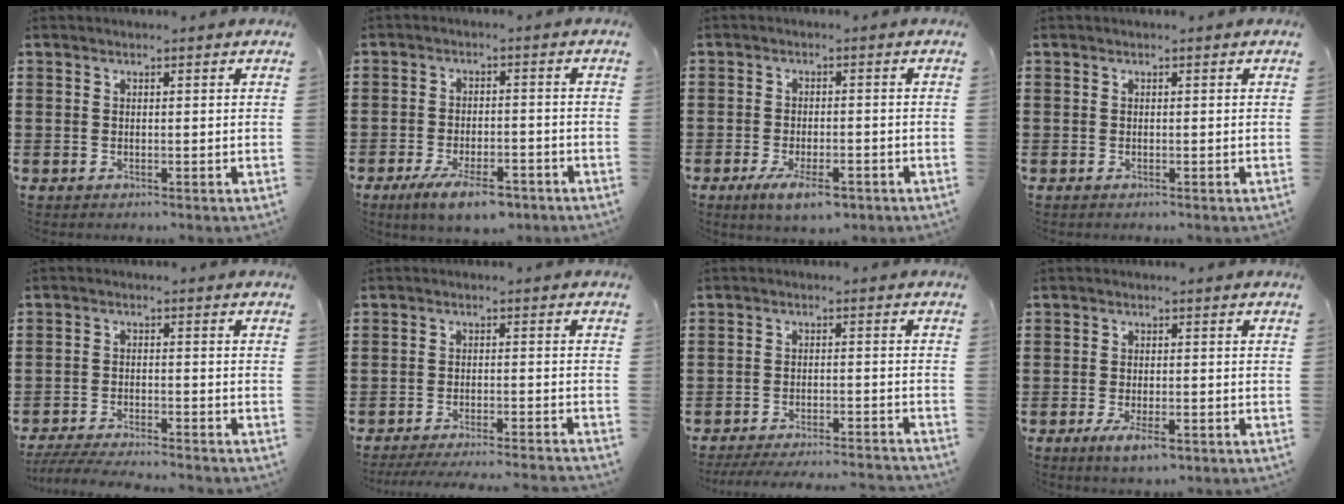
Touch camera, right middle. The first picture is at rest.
{"total": 6.3, "force": [-4.5, 1.7, 4.1], "torque": [-0.076, 0.001, -0.080]}
{"total": 4.8, "force": [-2.8, 1.6, 3.6], "torque": [-0.070, -0.001, -0.051]}
{"total": 0.0}
{"total": 4.3, "force": [-4.2, -0.1, 1.2], "torque": [-0.032, -0.009, -0.086]}
{"total": 3.6, "force": [-3.4, -0.4, 1.1], "torque": [-0.016, -0.004, -0.068]}
{"total": 4.3, "force": [-4.1, -0.2, 1.3], "torque": [-0.026, -0.007, -0.081]}
{"total": 3.8, "force": [-2.0, 1.2, 3.0], "torque": [-0.062, -0.002, -0.037]}